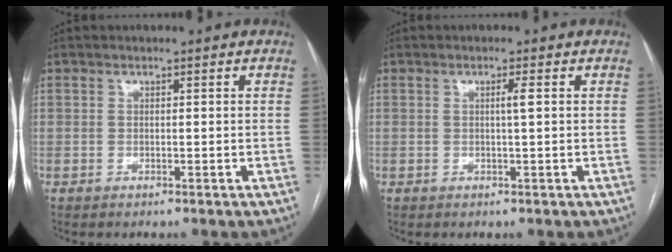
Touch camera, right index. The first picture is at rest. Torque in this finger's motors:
{"motor_torque": [0.09, 0.12, 0.01, 0.01]}